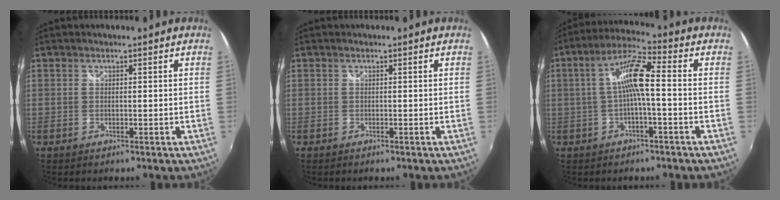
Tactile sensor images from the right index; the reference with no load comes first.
{"total": 0.0}
{"total": 7.9, "force": [-0.6, 0.9, 7.8], "torque": [-0.161, 0.020, -0.011]}